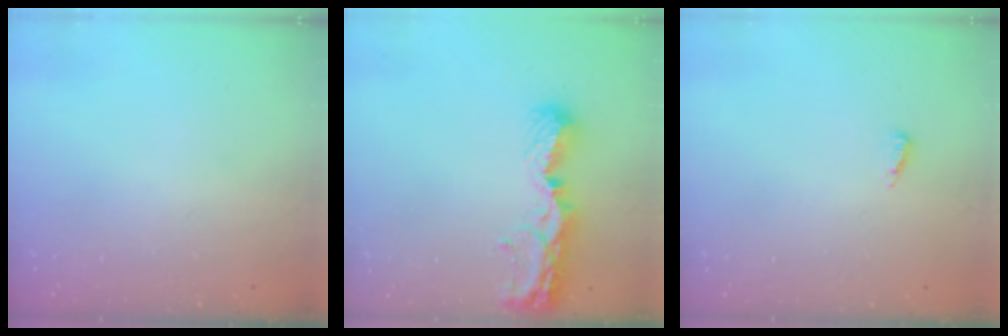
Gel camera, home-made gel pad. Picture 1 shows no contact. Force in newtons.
{"total": 10.1, "press": 10.0, "slide": 0.8}
{"total": 4.3, "press": 4.2, "slide": 0.9}